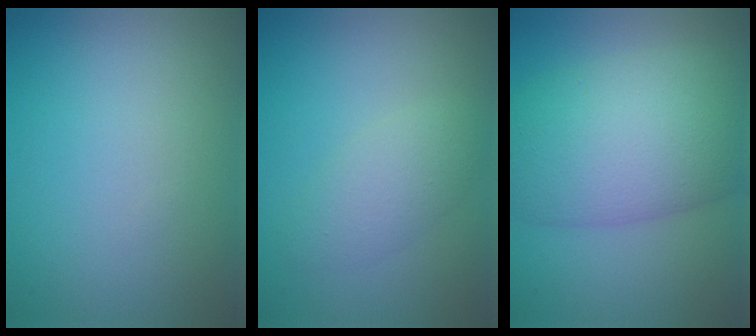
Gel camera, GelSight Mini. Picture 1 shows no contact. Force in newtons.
{"total": 2.7, "press": 2.7, "slide": 0.1}
{"total": 10.4, "press": 10.3, "slide": 0.4}